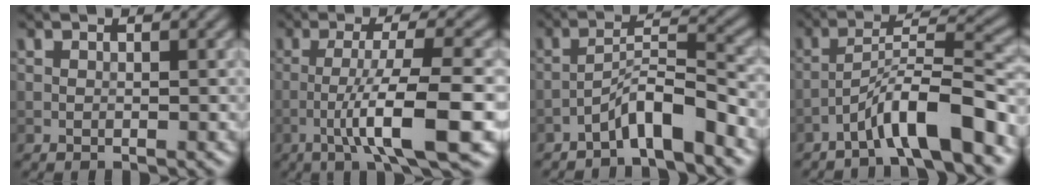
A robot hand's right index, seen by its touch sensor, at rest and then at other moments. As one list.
[{"total": 8.4, "force": [-3.1, 1.1, 7.7], "torque": [-0.122, 0.009, -0.057]}, {"total": 4.7, "force": [-3.4, 0.6, 3.2], "torque": [-0.056, 0.019, -0.065]}, {"total": 7.5, "force": [-4.8, 0.9, 5.7], "torque": [-0.092, 0.020, -0.080]}]